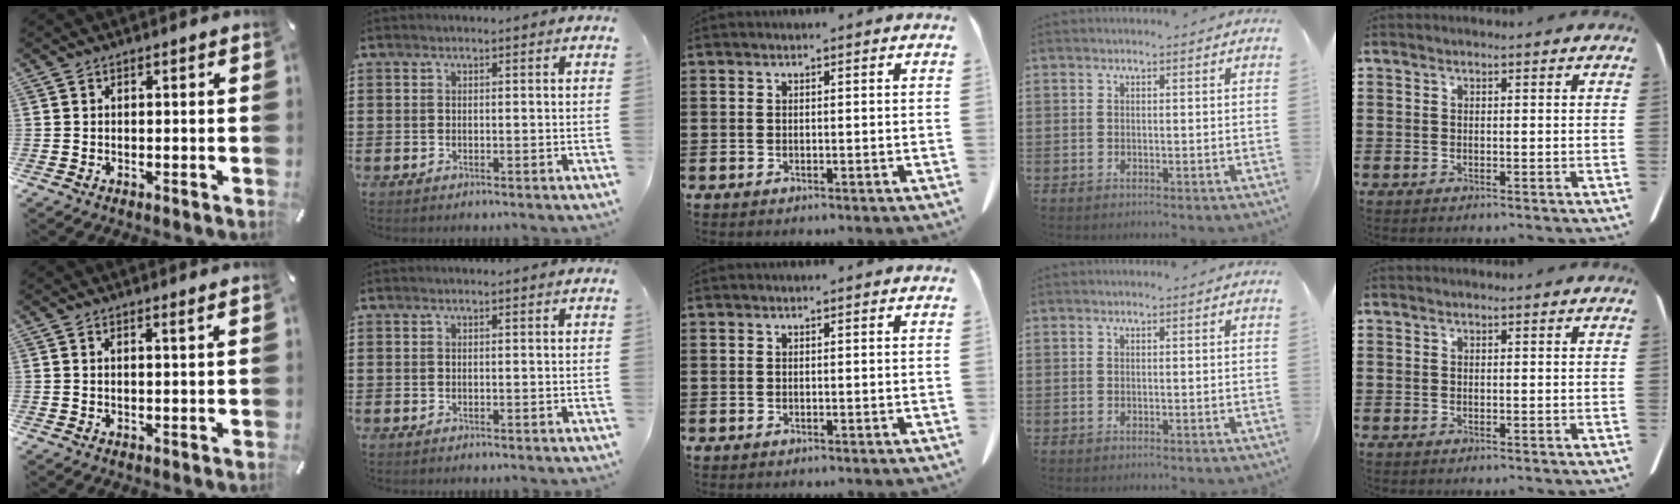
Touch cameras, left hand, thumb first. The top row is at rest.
{"thumb": {"total": 1.2, "force": [0.8, -0.1, 0.8], "torque": [-0.016, -0.002, 0.014]}}